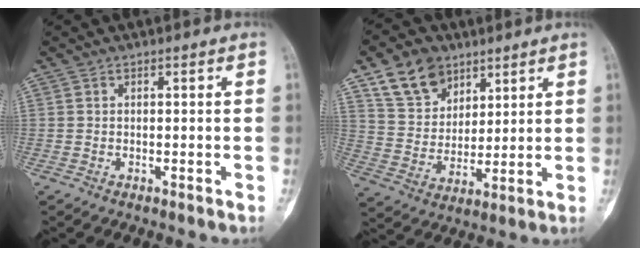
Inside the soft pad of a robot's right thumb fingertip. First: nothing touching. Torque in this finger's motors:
{"motor_torque": [-0.51, 0.66, -0.01, 0.26, 0.16]}